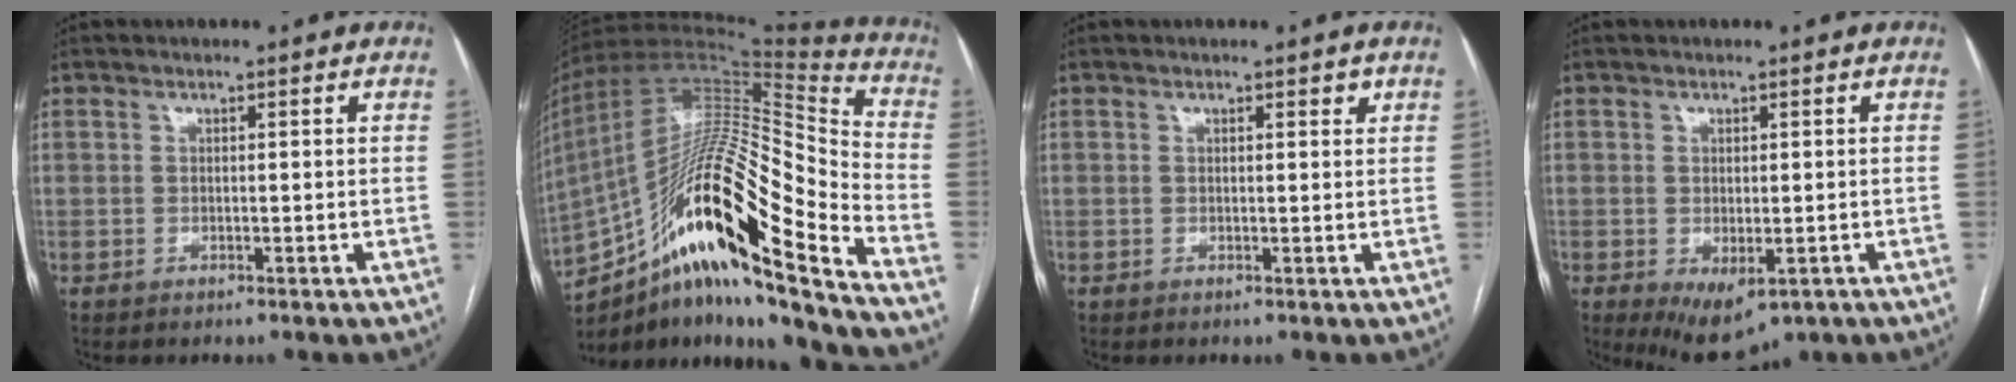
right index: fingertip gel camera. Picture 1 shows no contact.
{"total": 27.3, "force": [-15.3, 3.2, 22.3], "torque": [-0.396, 0.002, -0.268]}
{"total": 1.0, "force": [0.6, 0.4, 0.7], "torque": [-0.009, 0.000, 0.005]}
{"total": 7.1, "force": [-3.3, 3.6, 5.2], "torque": [-0.076, -0.016, -0.038]}